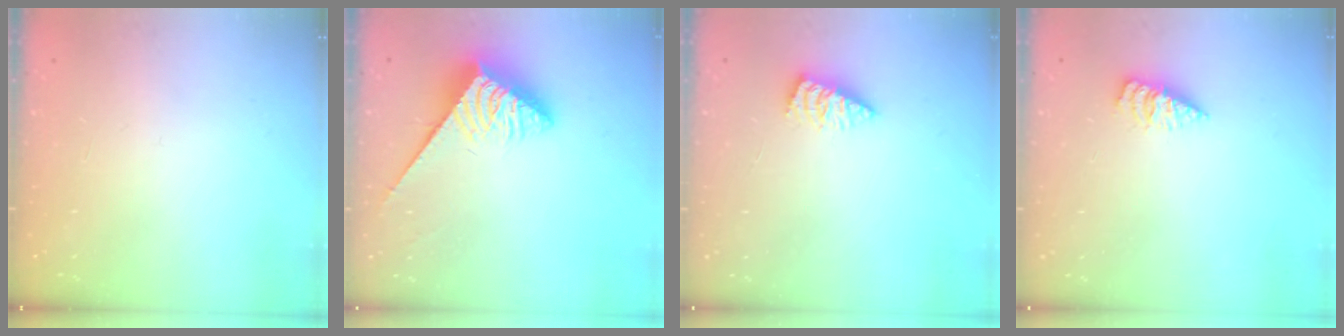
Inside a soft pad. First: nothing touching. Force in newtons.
{"total": 3.8, "press": 3.7, "slide": 0.6}
{"total": 2.8, "press": 2.7, "slide": 0.3}
{"total": 4.8, "press": 4.8, "slide": 0.6}